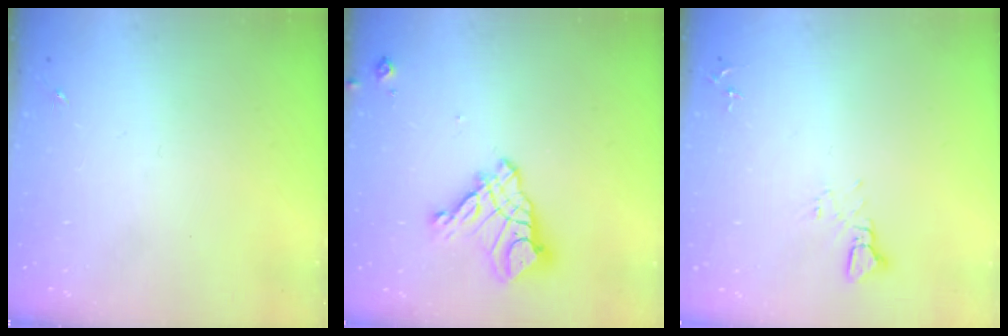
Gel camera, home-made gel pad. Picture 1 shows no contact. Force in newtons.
{"total": 13.1, "press": 13.0, "slide": 1.3}
{"total": 3.4, "press": 3.4, "slide": 0.4}